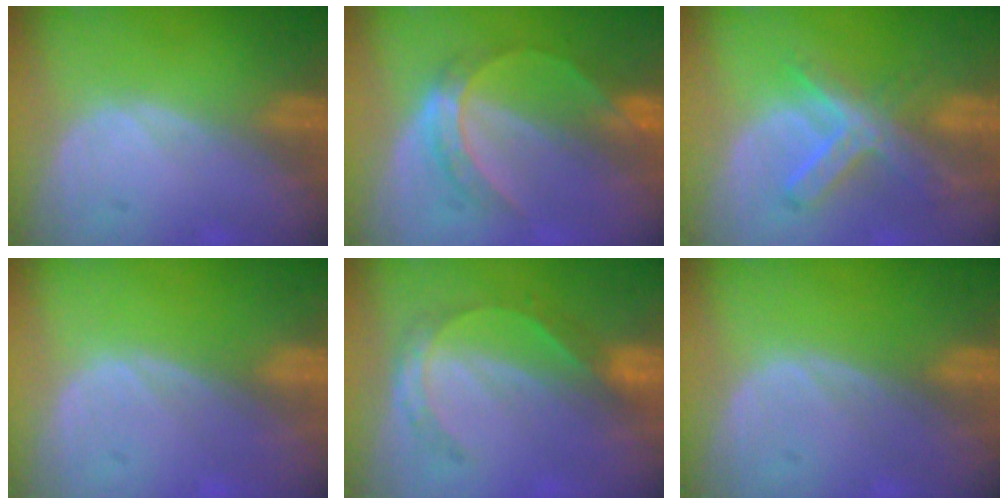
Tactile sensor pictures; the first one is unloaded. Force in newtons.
{"total": 5.0, "press": 4.8, "slide": 1.4}
{"total": 7.4, "press": 6.4, "slide": 3.8}
{"total": 0.0}
{"total": 4.6, "press": 4.2, "slide": 1.9}
{"total": 0.0}